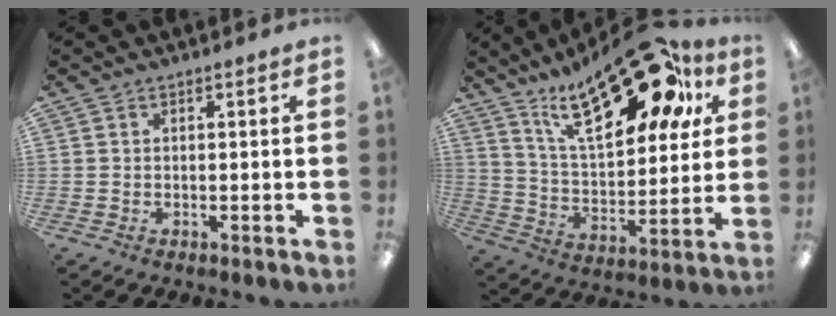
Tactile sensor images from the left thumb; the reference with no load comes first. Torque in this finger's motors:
{"motor_torque": [2.49, 2.53, 1.41, -1.36, 0.20]}